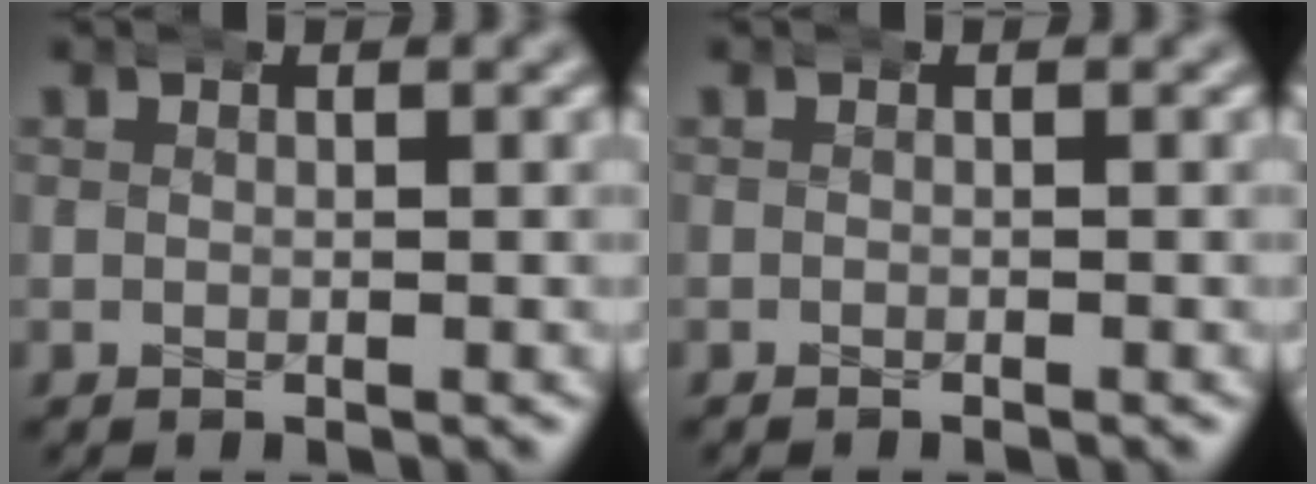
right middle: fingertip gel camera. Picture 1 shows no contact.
{"total": 0.6, "force": [-0.6, -0.1, 0.2], "torque": [-0.001, -0.001, -0.011]}